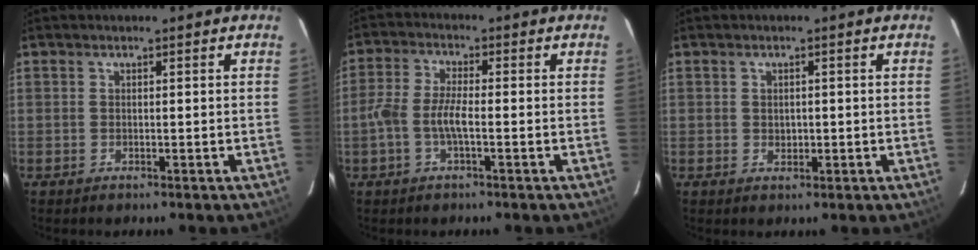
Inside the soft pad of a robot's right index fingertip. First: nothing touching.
{"total": 5.3, "force": [-1.6, 1.3, 4.9], "torque": [-0.109, 0.007, -0.033]}
{"total": 1.5, "force": [0.0, 1.4, 0.6], "torque": [-0.007, 0.001, 0.003]}